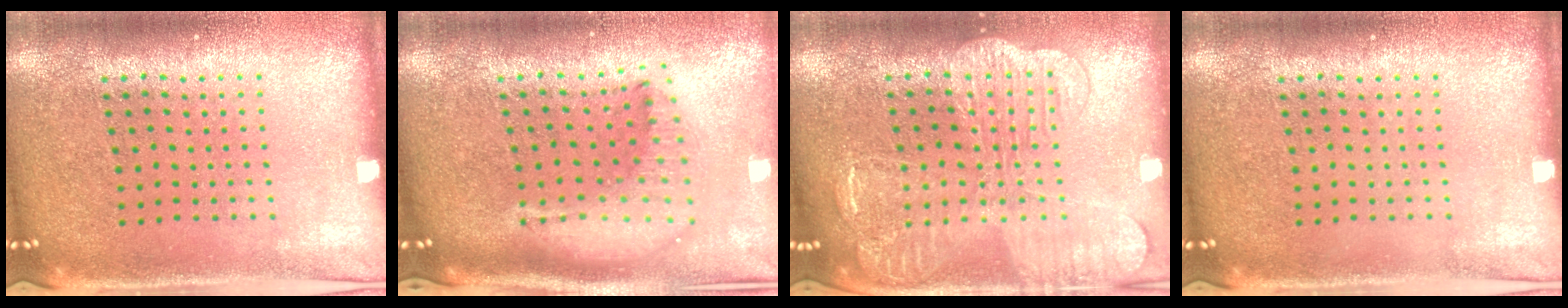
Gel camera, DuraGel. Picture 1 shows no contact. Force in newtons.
{"total": 2.1, "press": 1.6, "slide": 1.3}
{"total": 2.8, "press": 2.8, "slide": 0.6}
{"total": 0.0}